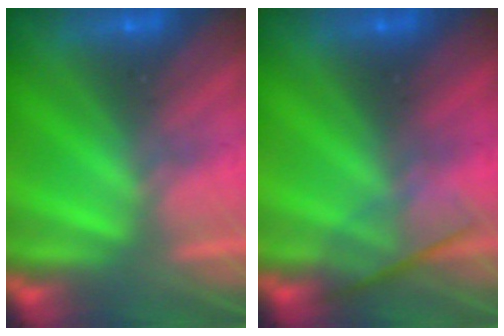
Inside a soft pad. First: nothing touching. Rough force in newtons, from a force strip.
{"total": 2.4}